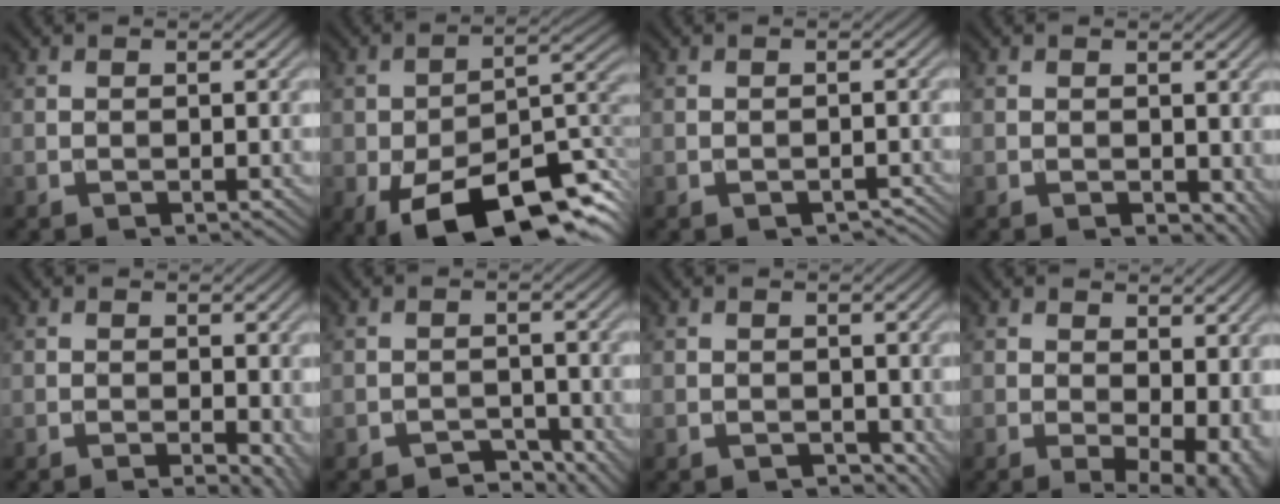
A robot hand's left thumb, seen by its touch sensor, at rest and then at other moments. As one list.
[{"total": 16.9, "force": [-9.3, 7.7, 11.9], "torque": [-0.167, -0.030, -0.153]}, {"total": 1.5, "force": [-1.1, 0.7, 0.8], "torque": [-0.011, 0.000, -0.012]}, {"total": 2.3, "force": [0.1, 1.6, 1.7], "torque": [-0.026, -0.009, 0.006]}, {"total": 3.5, "force": [-1.1, 1.2, 3.1], "torque": [-0.042, -0.006, -0.013]}, {"total": 2.4, "force": [-1.9, 1.2, 0.8], "torque": [-0.005, 0.003, -0.032]}, {"total": 1.4, "force": [0.2, 1.2, 0.7], "torque": [-0.021, -0.010, 0.004]}, {"total": 8.0, "force": [0.3, 4.4, 6.7], "torque": [-0.083, -0.012, 0.017]}]